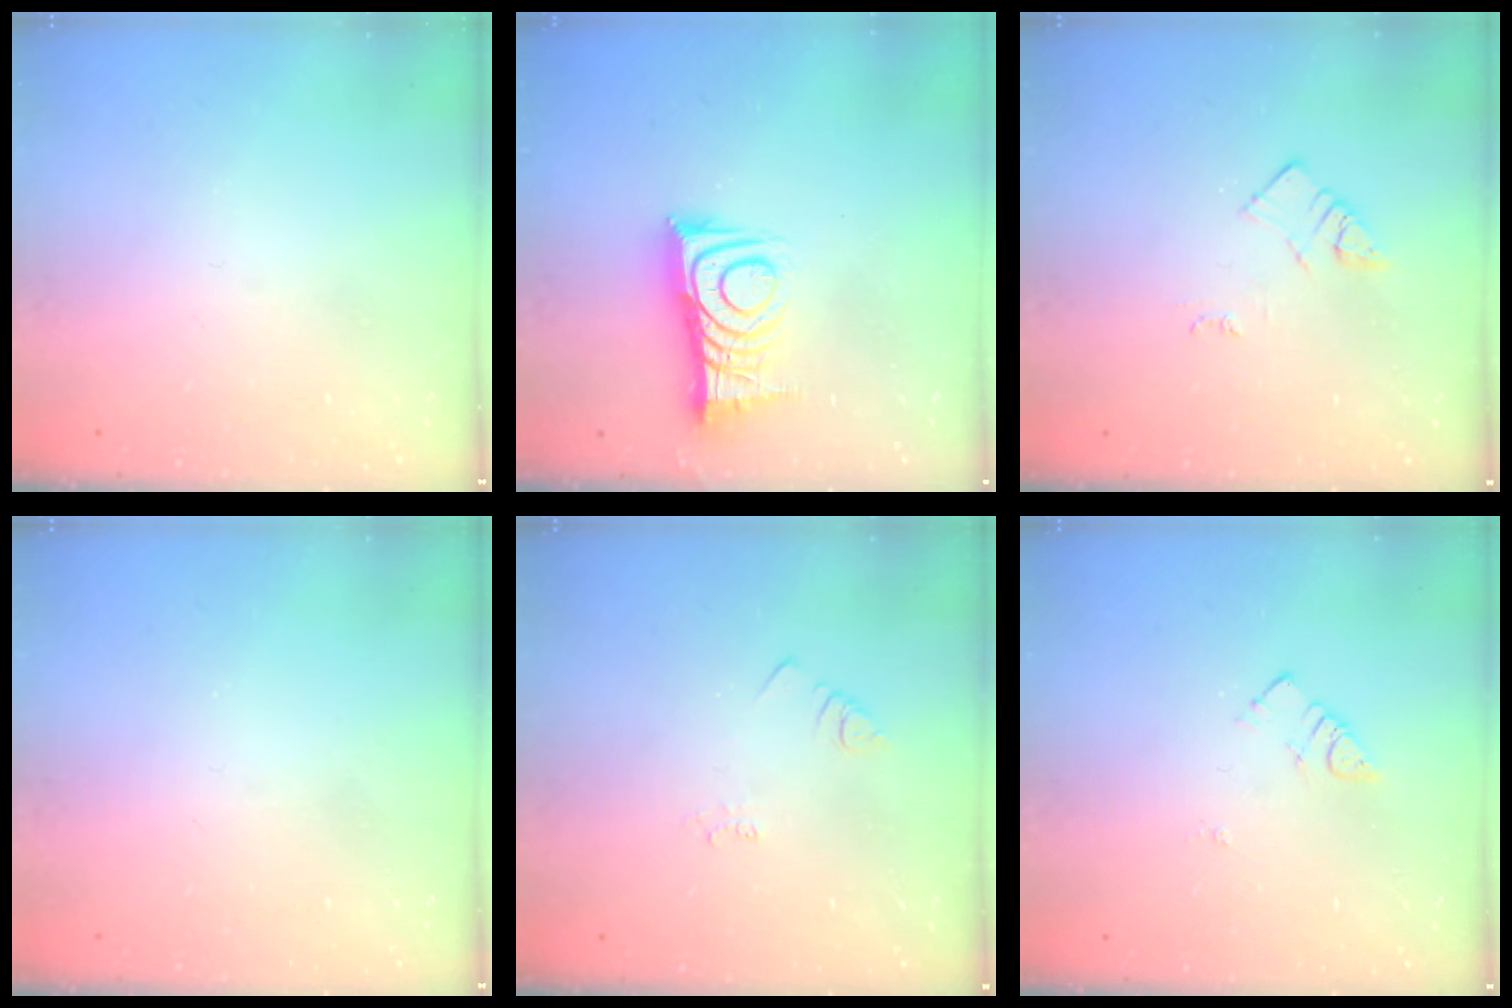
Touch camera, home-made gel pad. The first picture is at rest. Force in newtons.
{"total": 12.2, "press": 12.1, "slide": 0.9}
{"total": 3.0, "press": 3.0, "slide": 0.4}
{"total": 2.2, "press": 2.1, "slide": 0.4}
{"total": 2.2, "press": 2.1, "slide": 0.4}
{"total": 3.9, "press": 3.8, "slide": 0.5}